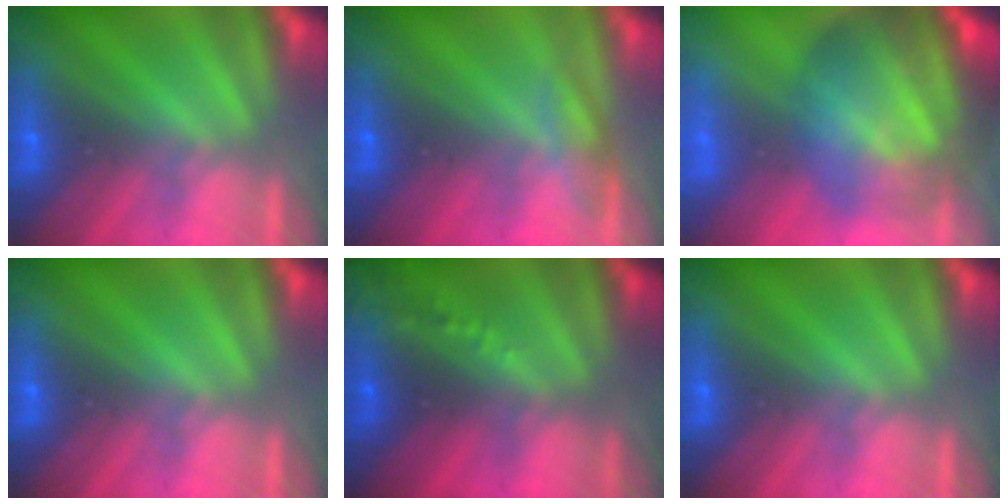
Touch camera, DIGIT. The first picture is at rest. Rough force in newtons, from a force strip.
{"total": 3.7}
{"total": 7.9}
{"total": 0.0}
{"total": 7.6}
{"total": 0.0}